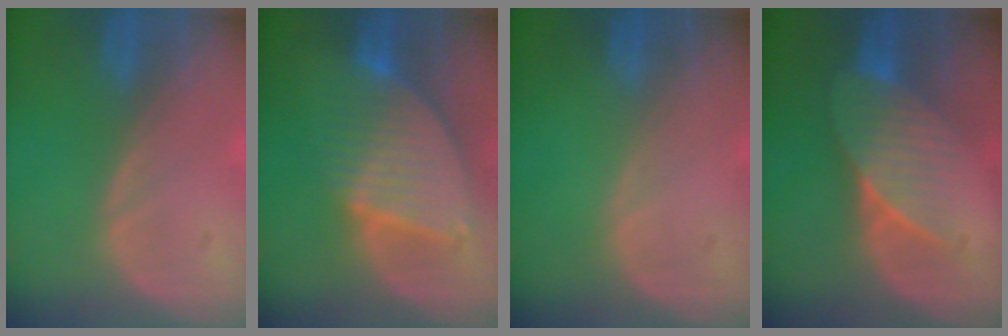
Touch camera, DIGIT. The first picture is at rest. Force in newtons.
{"total": 8.5, "press": 7.5, "slide": 4.1}
{"total": 0.0}
{"total": 7.1, "press": 6.5, "slide": 2.8}